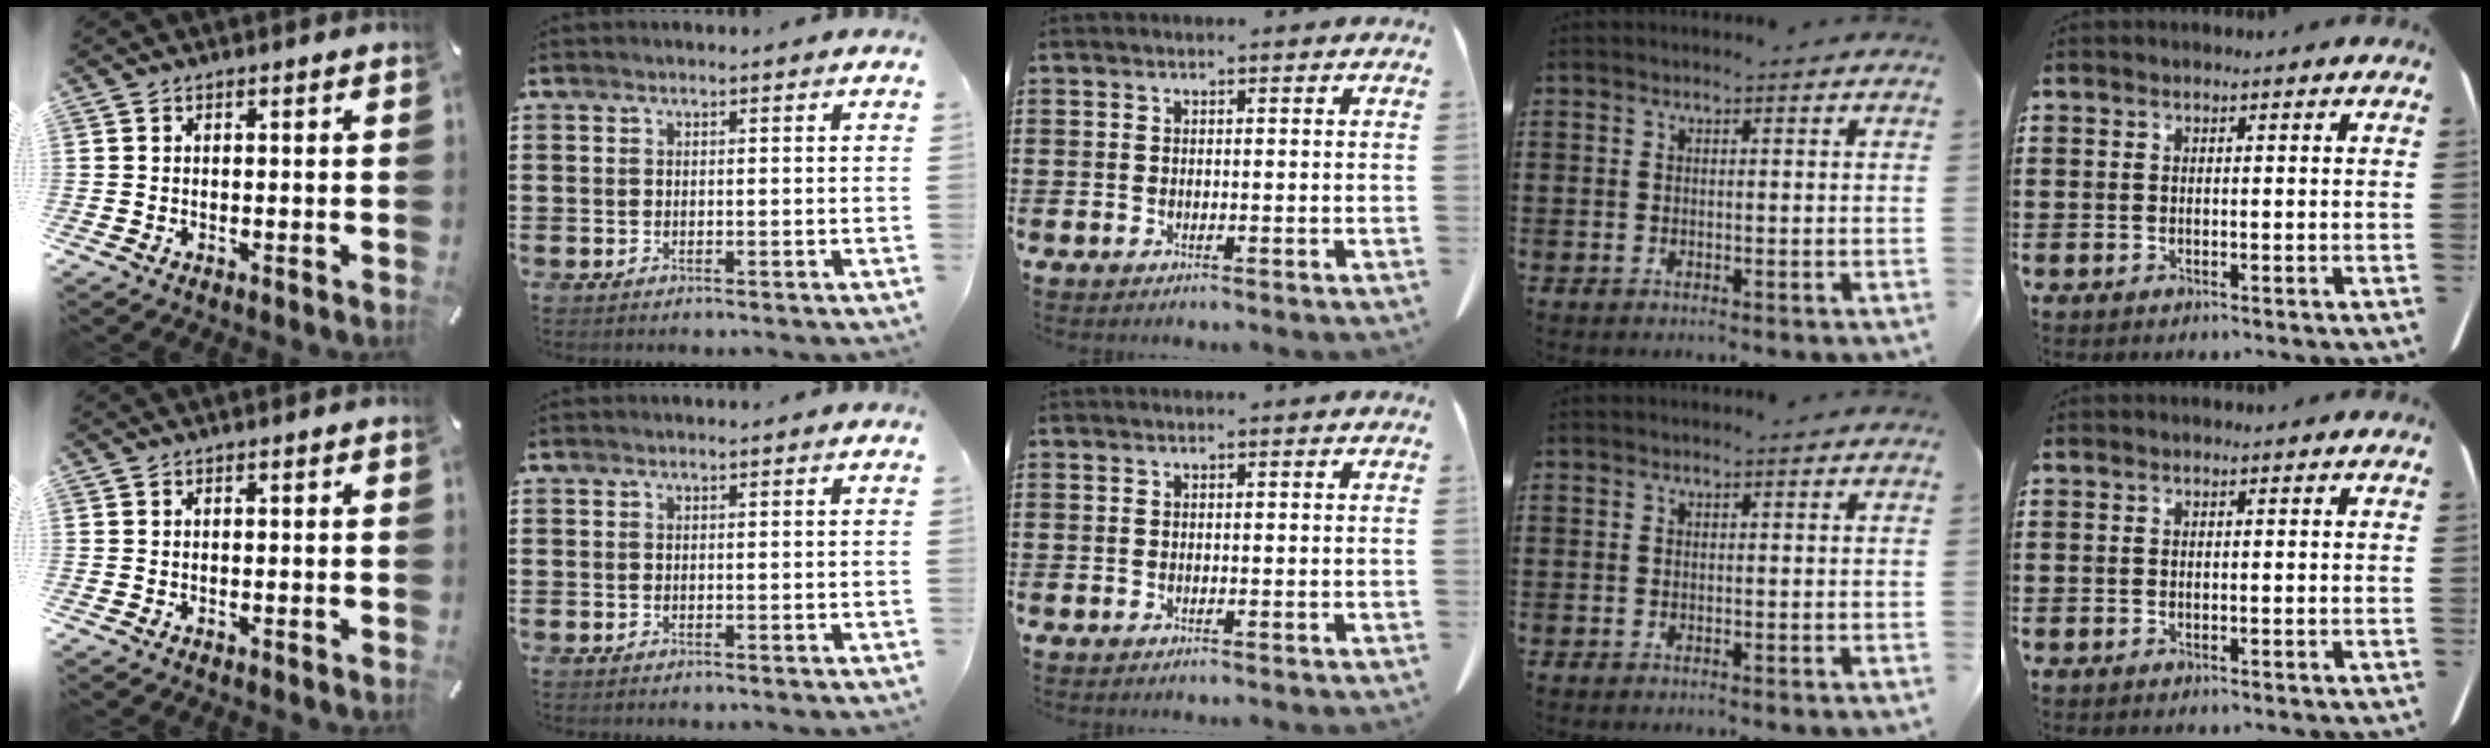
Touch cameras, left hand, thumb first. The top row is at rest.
{}